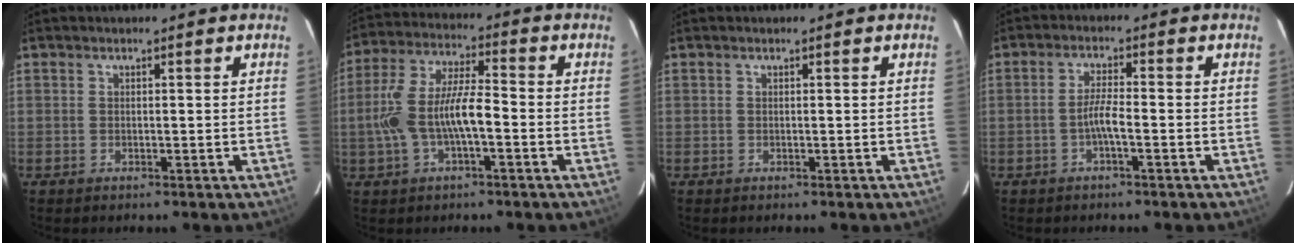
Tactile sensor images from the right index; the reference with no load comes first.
{"total": 11.4, "force": [-2.7, 3.8, 10.4], "torque": [-0.217, 0.008, -0.047]}
{"total": 0.0}
{"total": 3.1, "force": [-1.4, 0.1, 2.8], "torque": [-0.059, 0.005, -0.029]}